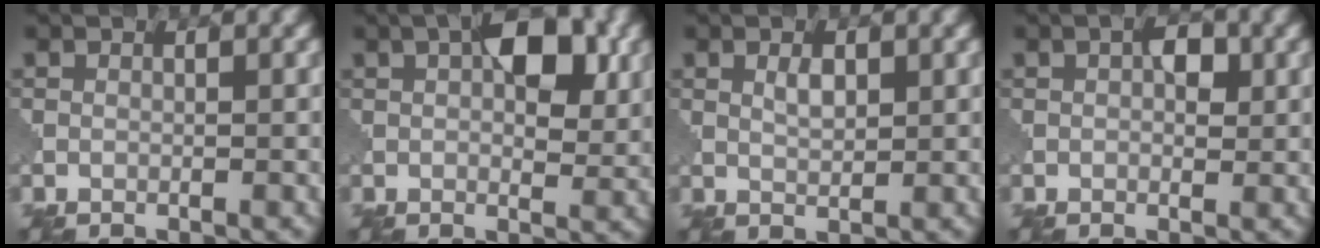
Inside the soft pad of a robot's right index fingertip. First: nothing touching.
{"total": 6.3, "force": [2.3, 3.2, 5.0], "torque": [-0.069, 0.000, 0.034]}
{"total": 1.5, "force": [1.0, 0.6, 0.9], "torque": [-0.020, -0.002, 0.021]}
{"total": 2.2, "force": [0.6, 1.3, 1.7], "torque": [-0.022, 0.000, 0.010]}